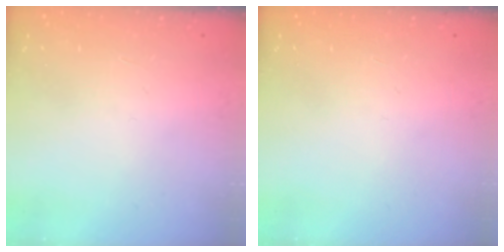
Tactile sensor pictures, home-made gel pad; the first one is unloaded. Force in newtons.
{"total": 0.0}